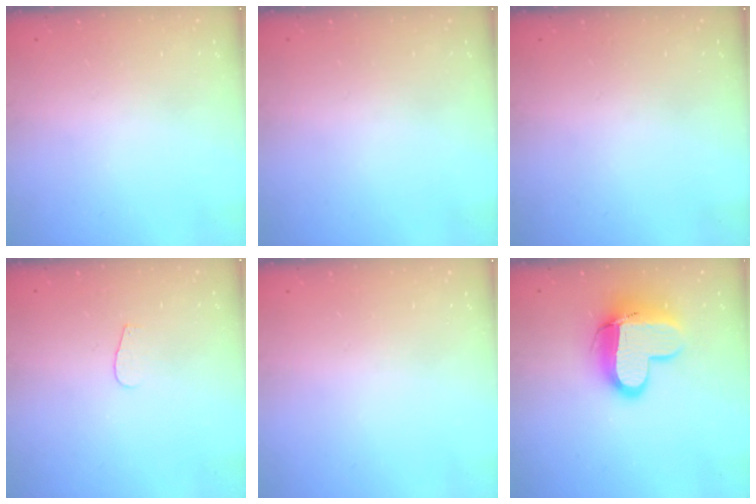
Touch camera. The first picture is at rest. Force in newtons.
{"total": 0.0}
{"total": 0.0}
{"total": 3.7, "press": 3.7, "slide": 0.4}
{"total": 0.0}
{"total": 15.6, "press": 15.5, "slide": 1.5}